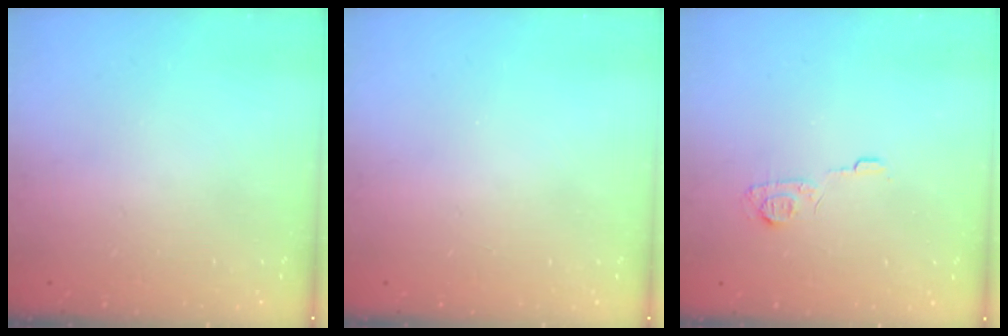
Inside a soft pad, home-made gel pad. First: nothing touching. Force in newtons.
{"total": 0.0}
{"total": 5.7, "press": 5.7, "slide": 0.7}